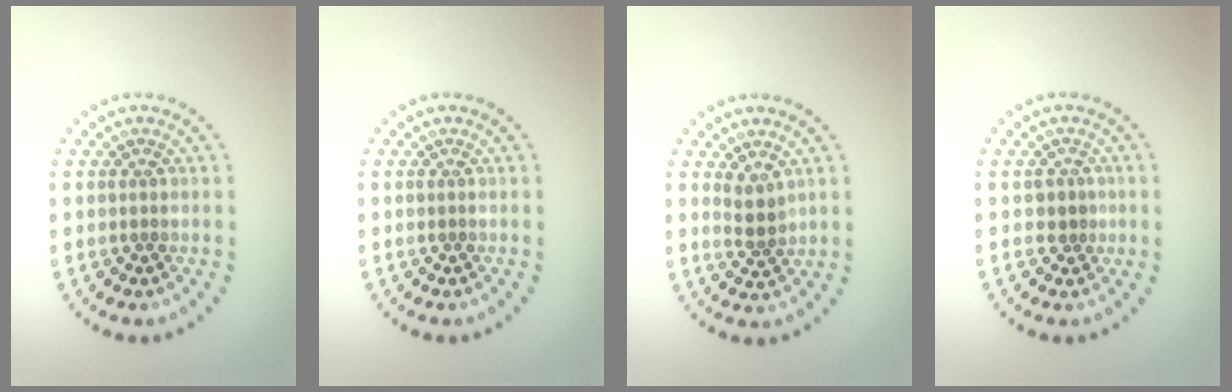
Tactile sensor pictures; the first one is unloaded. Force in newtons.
{"total": 0.0}
{"total": 1.8, "press": 1.4, "slide": 1.1}
{"total": 1.0, "press": 0.8, "slide": 0.7}